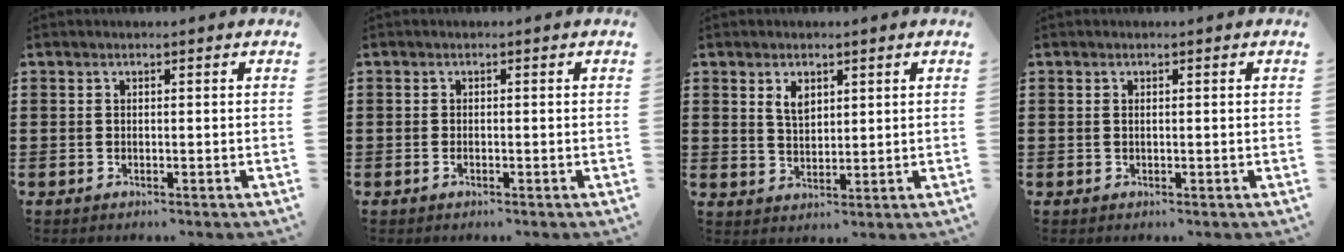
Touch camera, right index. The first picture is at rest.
{"total": 0.6, "force": [-0.4, 0.2, 0.4], "torque": [-0.008, -0.005, -0.007]}
{"total": 3.3, "force": [1.9, 1.9, 1.9], "torque": [-0.037, 0.003, 0.032]}
{"total": 0.0}